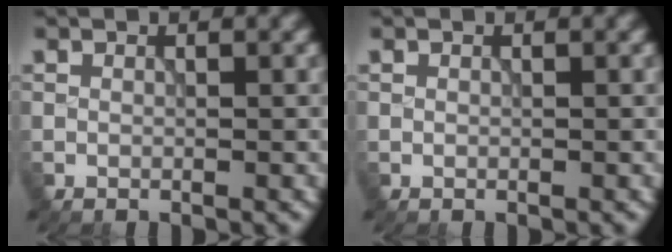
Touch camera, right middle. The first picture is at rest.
{"total": 0.0}